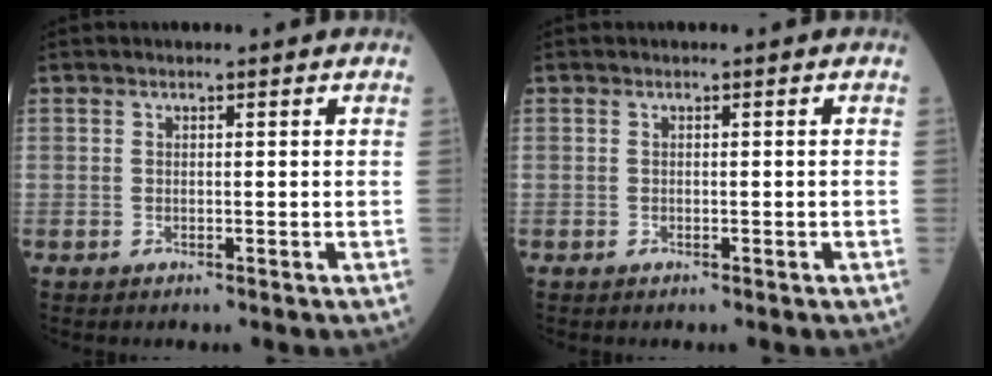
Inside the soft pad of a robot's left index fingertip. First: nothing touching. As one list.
[{"total": 0.0}]